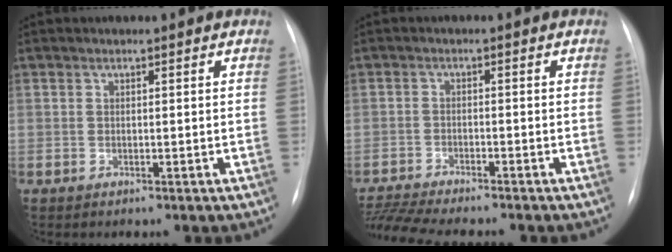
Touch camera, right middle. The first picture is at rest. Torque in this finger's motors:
{"motor_torque": [0.09, -0.15, 0.07, 0.02]}